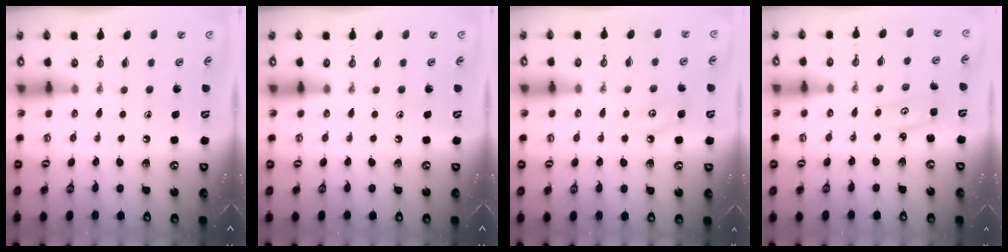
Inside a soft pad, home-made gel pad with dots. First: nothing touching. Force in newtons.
{"total": 0.0}
{"total": 5.1, "press": 5.1, "slide": 0.6}
{"total": 2.9, "press": 2.9, "slide": 0.2}